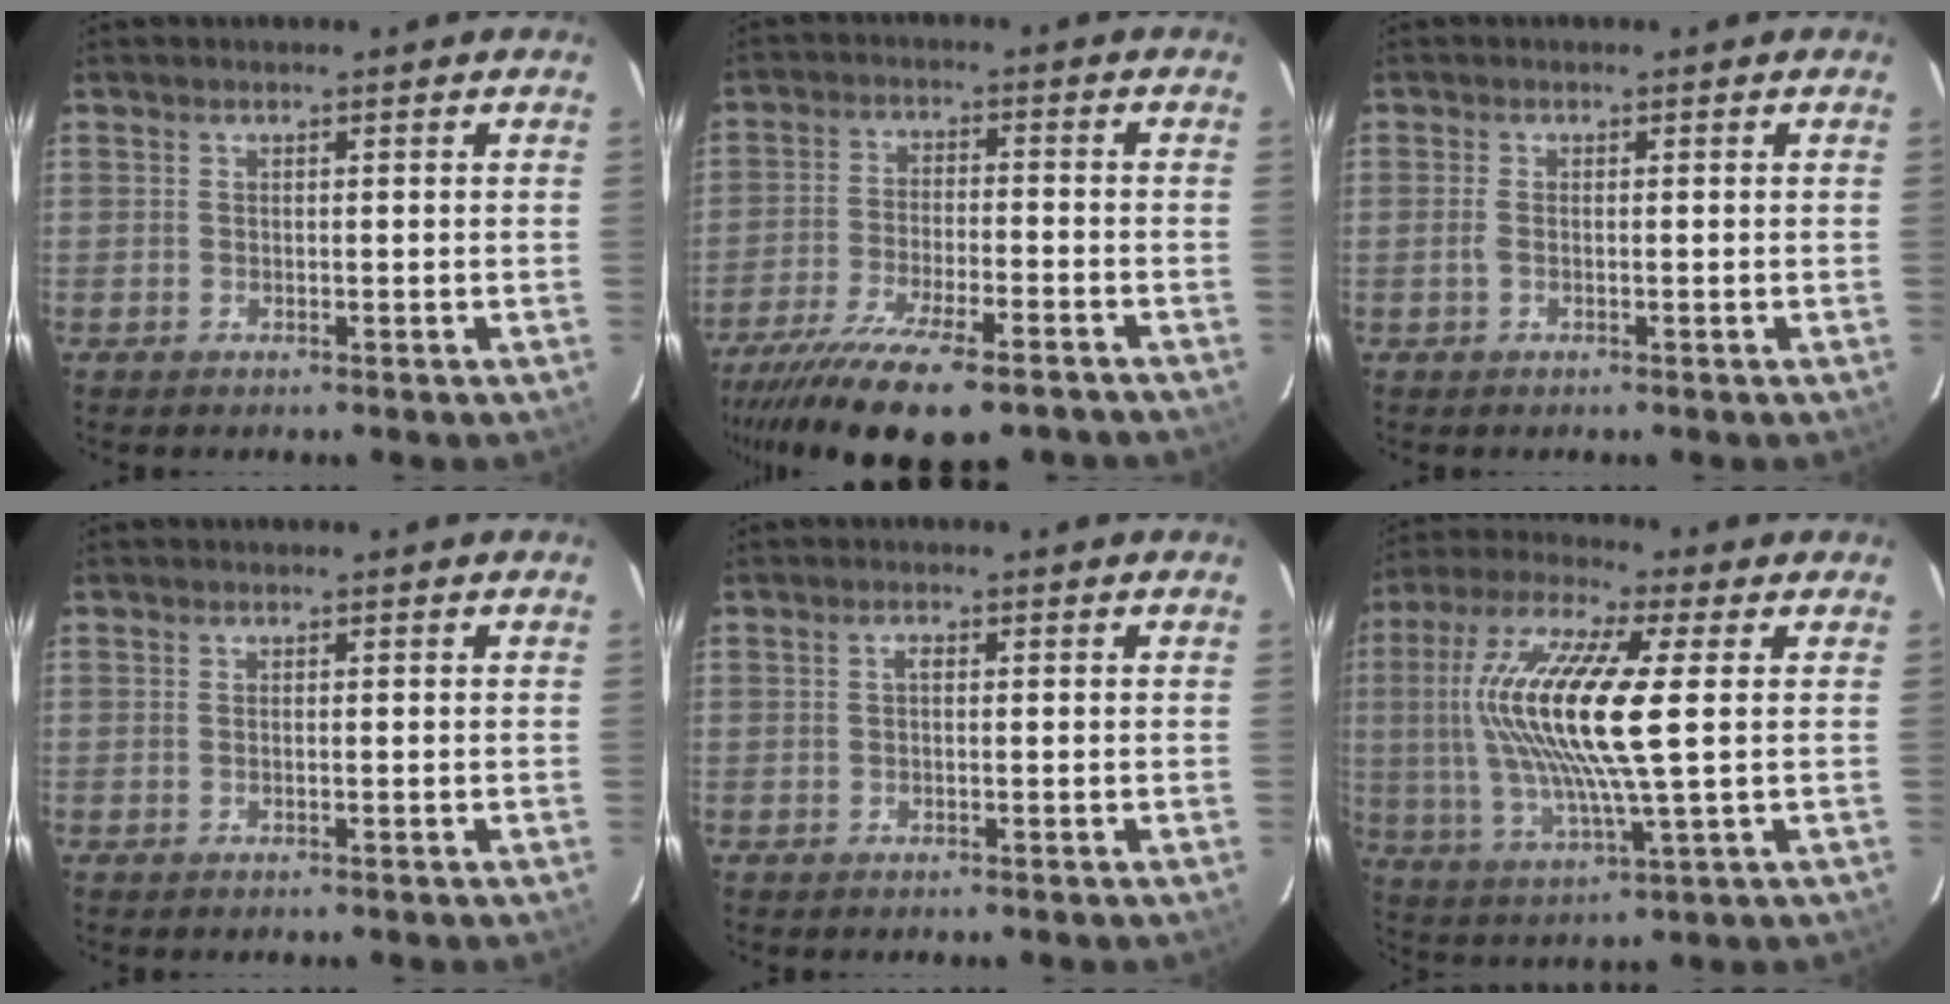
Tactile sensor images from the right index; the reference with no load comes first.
{"total": 19.5, "force": [-15.0, 5.3, 11.3], "torque": [-0.223, -0.046, -0.240]}
{"total": 1.2, "force": [-0.3, 0.3, 1.1], "torque": [-0.023, -0.001, -0.007]}
{"total": 0.0}
{"total": 1.0, "force": [0.1, 0.5, 0.8], "torque": [-0.015, 0.006, -0.001]}
{"total": 18.3, "force": [2.3, 3.3, 17.9], "torque": [-0.346, 0.003, 0.040]}